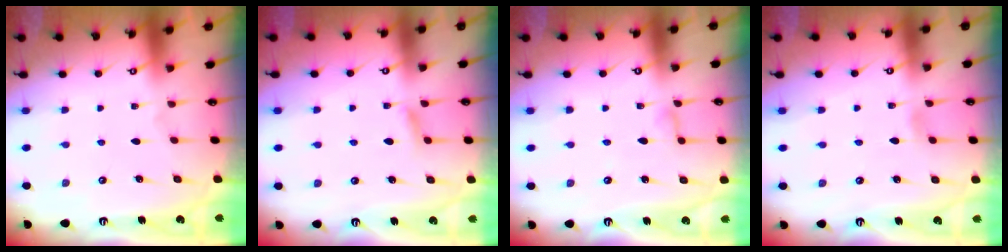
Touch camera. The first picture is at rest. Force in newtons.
{"total": 4.8, "press": 4.7, "slide": 0.6}
{"total": 4.4, "press": 4.4, "slide": 0.5}
{"total": 2.9, "press": 2.8, "slide": 0.3}